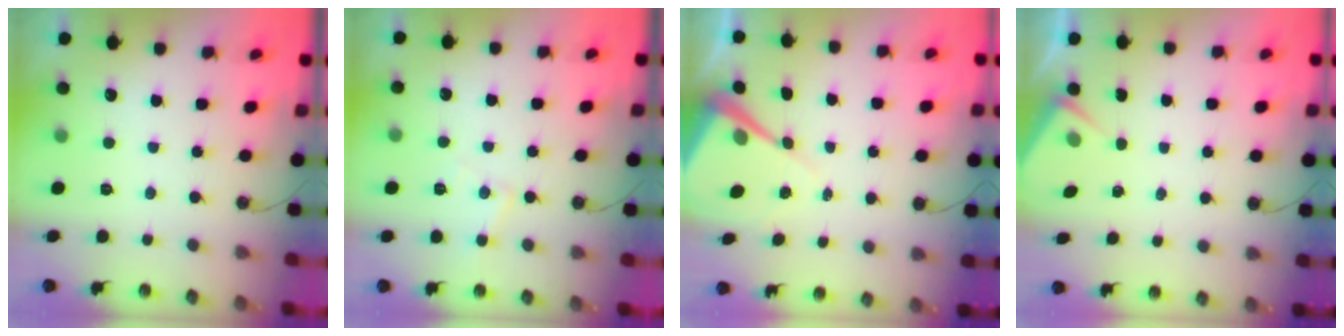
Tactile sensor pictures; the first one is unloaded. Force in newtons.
{"total": 6.2, "press": 6.2, "slide": 0.4}
{"total": 8.8, "press": 8.7, "slide": 0.7}
{"total": 2.8, "press": 2.7, "slide": 0.4}